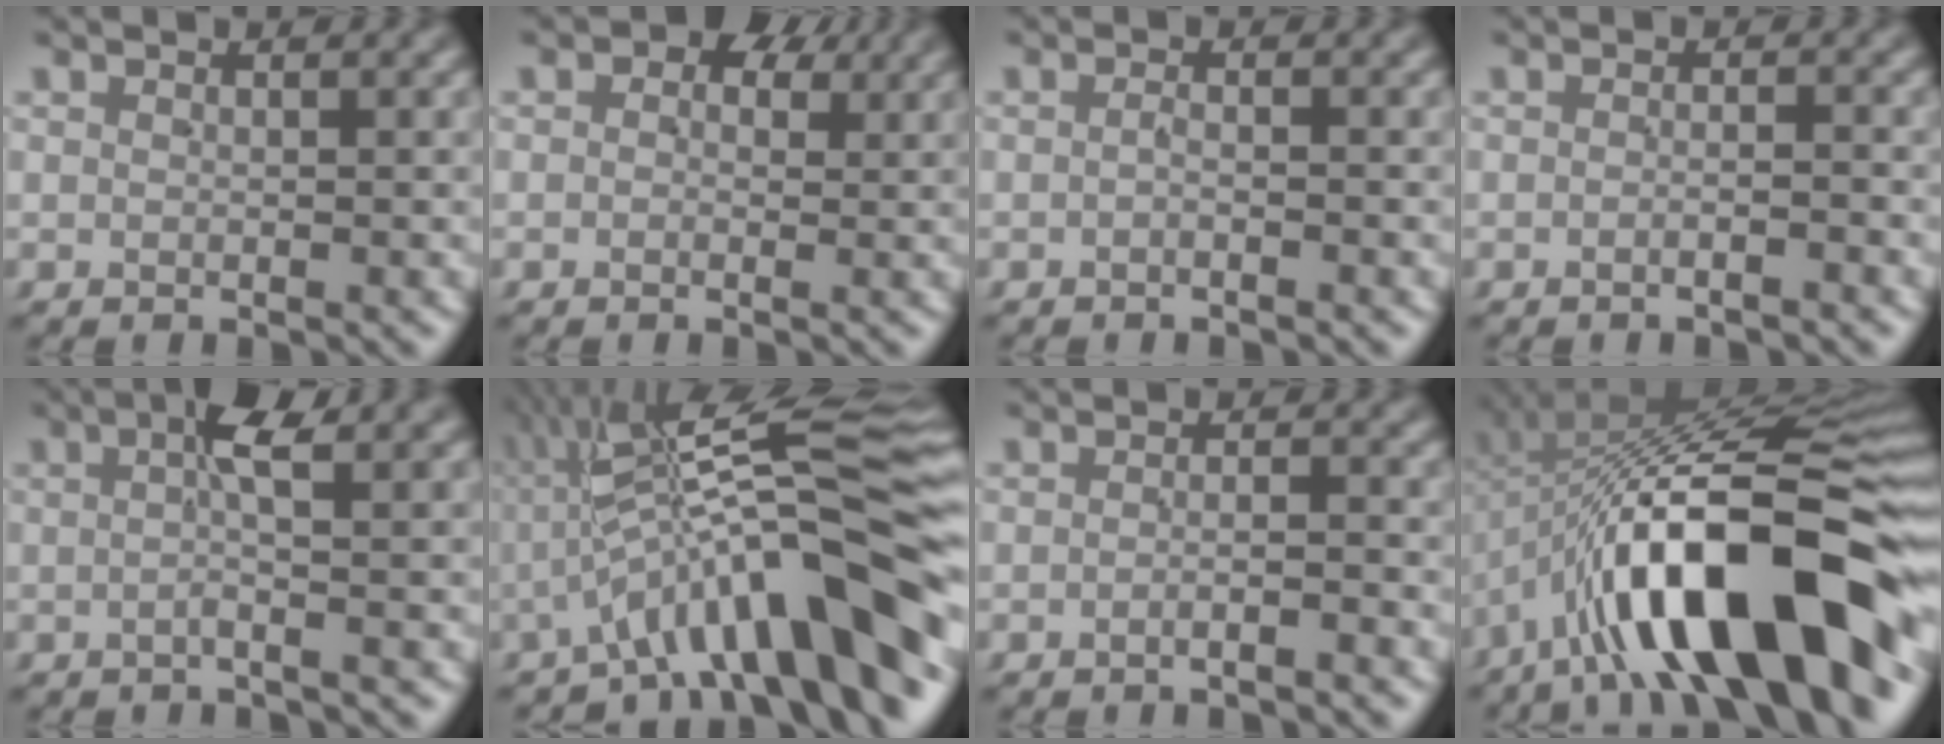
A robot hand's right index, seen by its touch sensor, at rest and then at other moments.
{"total": 2.7, "force": [1.1, 1.8, 1.7], "torque": [-0.016, 0.003, 0.009]}
{"total": 0.8, "force": [-0.7, 0.2, 0.4], "torque": [-0.011, -0.001, -0.015]}
{"total": 1.2, "force": [-1.1, 0.0, 0.5], "torque": [-0.002, 0.007, -0.027]}
{"total": 3.3, "force": [0.3, 0.0, 3.3], "torque": [-0.054, 0.006, 0.006]}
{"total": 15.4, "force": [-0.6, 6.2, 14.1], "torque": [-0.206, 0.008, -0.009]}
{"total": 1.5, "force": [-1.4, 0.0, 0.7], "torque": [-0.003, 0.005, -0.031]}
{"total": 18.7, "force": [-4.3, 8.7, 15.9], "torque": [-0.276, -0.016, -0.049]}